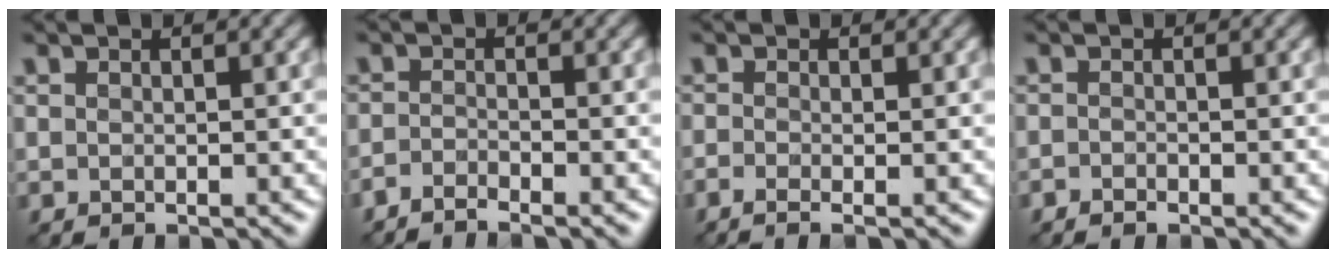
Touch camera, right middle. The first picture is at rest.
{"total": 1.8, "force": [-1.7, -0.1, 0.5], "torque": [-0.015, -0.003, -0.040]}
{"total": 1.4, "force": [-0.9, 0.1, 1.1], "torque": [-0.029, -0.009, -0.023]}
{"total": 0.8, "force": [-0.7, 0.1, 0.3], "torque": [-0.007, -0.002, -0.014]}